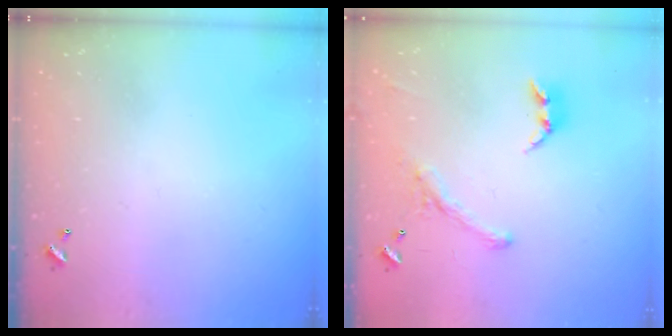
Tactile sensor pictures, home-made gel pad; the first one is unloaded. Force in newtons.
{"total": 2.4, "press": 2.0, "slide": 1.3}